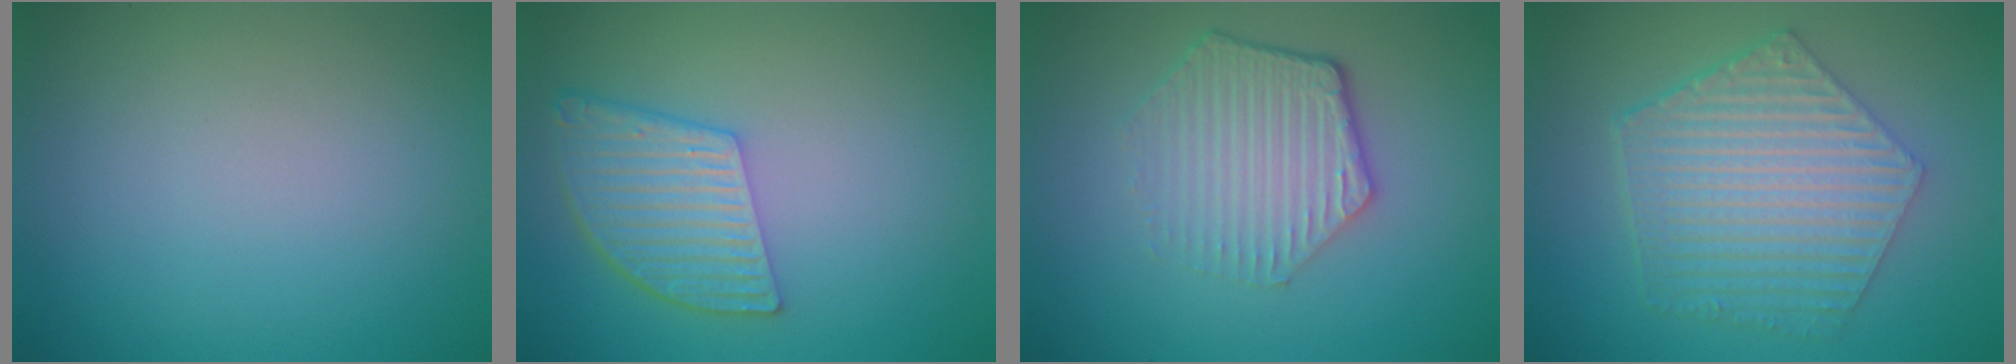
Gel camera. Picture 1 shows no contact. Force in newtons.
{"total": 5.3, "press": 4.1, "slide": 3.3}
{"total": 4.3, "press": 3.3, "slide": 2.8}
{"total": 6.7, "press": 4.9, "slide": 4.6}